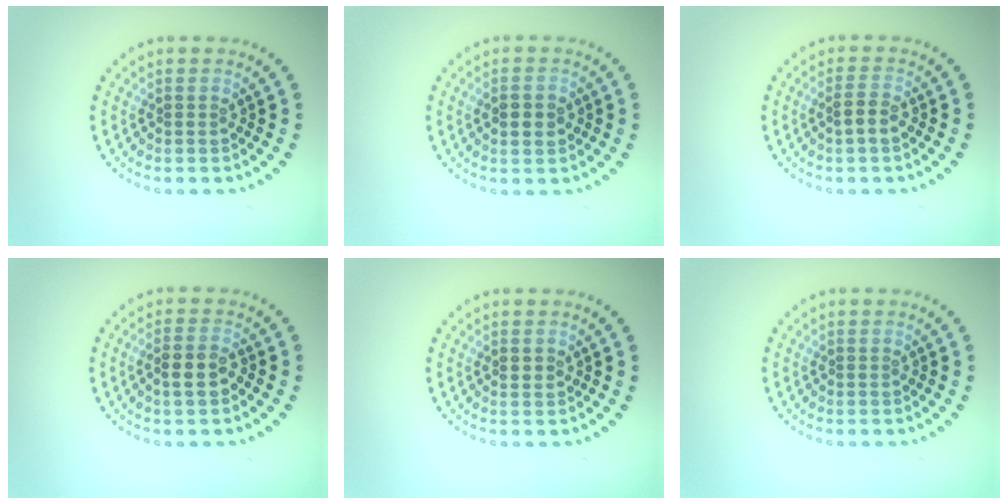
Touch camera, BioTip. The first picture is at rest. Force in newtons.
{"total": 2.2, "press": 2.1, "slide": 0.3}
{"total": 1.8, "press": 1.7, "slide": 0.5}
{"total": 2.5, "press": 2.4, "slide": 0.6}
{"total": 1.4, "press": 1.4, "slide": 0.0}
{"total": 0.0}